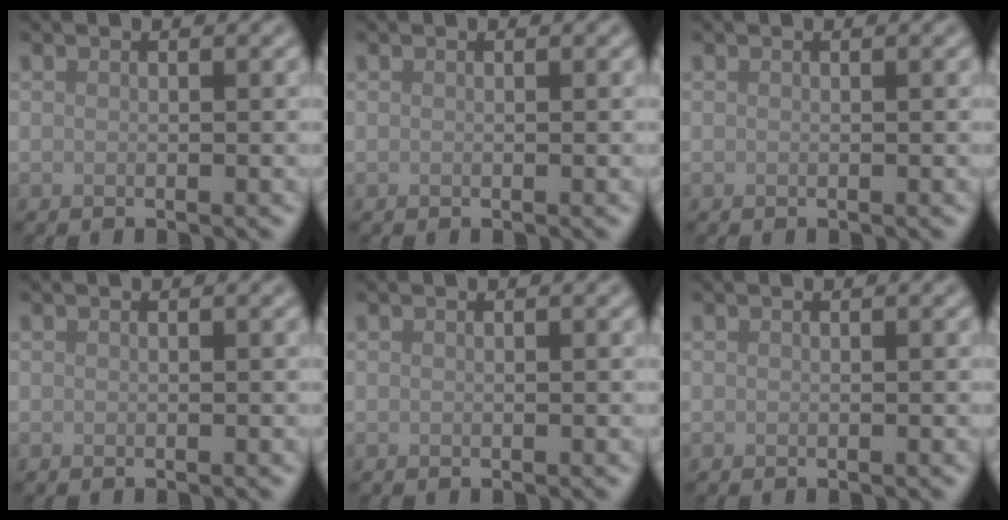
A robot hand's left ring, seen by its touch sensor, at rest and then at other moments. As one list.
[{"total": 0.0}, {"total": 0.0}, {"total": 0.0}, {"total": 0.0}, {"total": 0.0}]